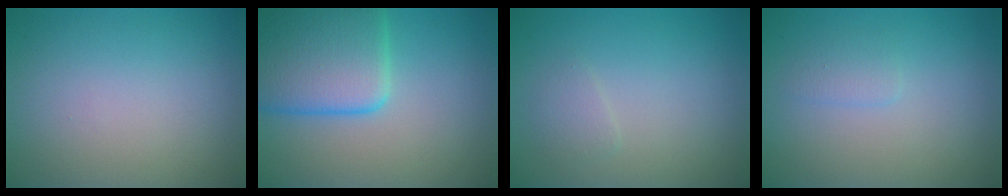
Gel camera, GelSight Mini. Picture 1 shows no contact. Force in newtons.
{"total": 8.0, "press": 8.0, "slide": 0.4}
{"total": 1.0, "press": 1.0, "slide": 0.0}
{"total": 1.1, "press": 1.1, "slide": 0.1}